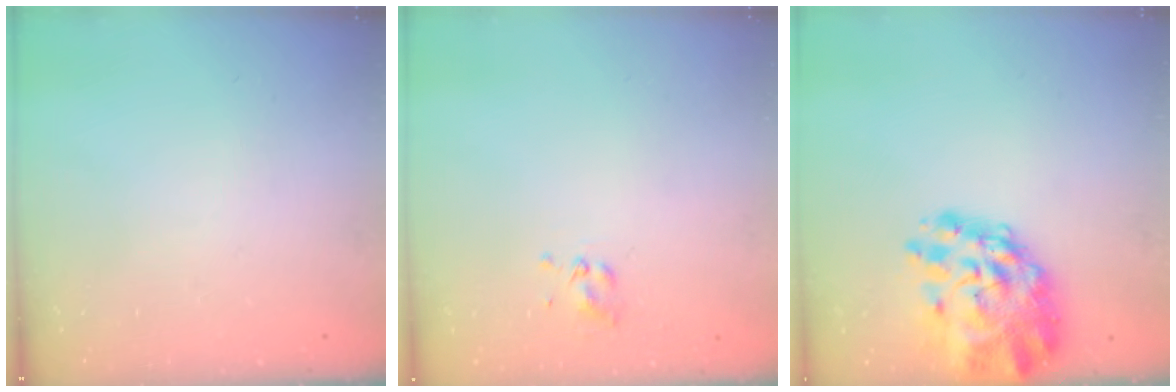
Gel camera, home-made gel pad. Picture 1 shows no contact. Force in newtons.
{"total": 3.3, "press": 3.2, "slide": 0.9}
{"total": 13.1, "press": 12.4, "slide": 4.4}